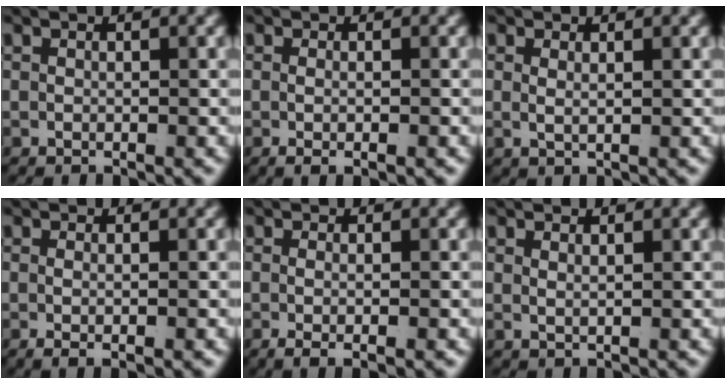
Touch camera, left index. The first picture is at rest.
{"total": 1.5, "force": [-0.9, -0.3, 1.2], "torque": [-0.023, -0.008, -0.008]}
{"total": 1.1, "force": [0.5, -0.4, 0.9], "torque": [-0.024, -0.013, 0.019]}
{"total": 1.5, "force": [-0.6, -0.4, 1.3], "torque": [-0.025, -0.011, -0.001]}
{"total": 2.2, "force": [-1.1, -0.1, 1.9], "torque": [-0.037, -0.014, -0.009]}
{"total": 1.1, "force": [0.8, -0.6, 0.4], "torque": [-0.009, -0.007, 0.024]}